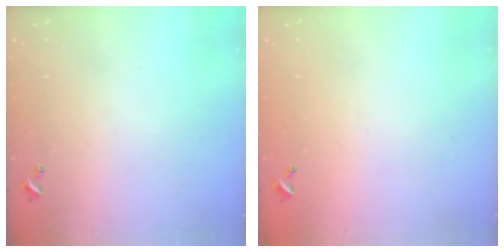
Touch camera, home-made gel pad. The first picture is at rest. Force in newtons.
{"total": 2.9, "press": 2.9, "slide": 0.1}